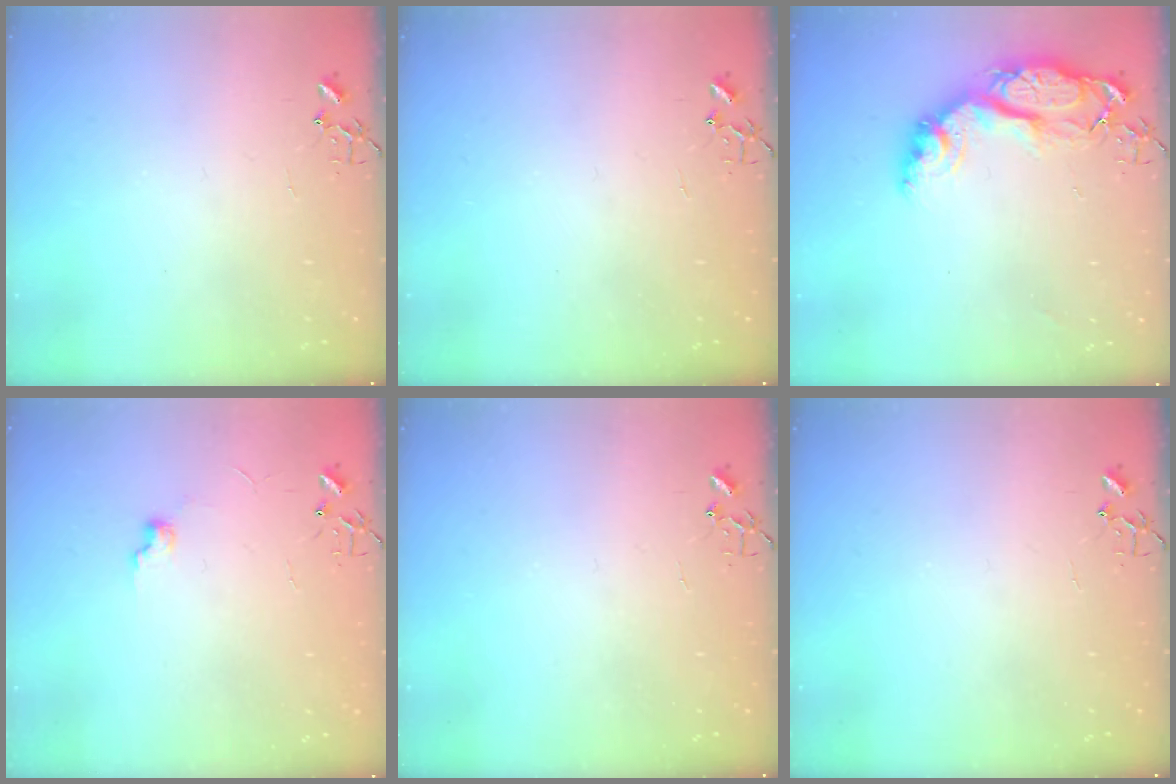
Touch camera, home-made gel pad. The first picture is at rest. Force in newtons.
{"total": 0.0}
{"total": 15.4, "press": 15.3, "slide": 1.2}
{"total": 5.9, "press": 5.9, "slide": 0.7}
{"total": 0.0}
{"total": 0.0}